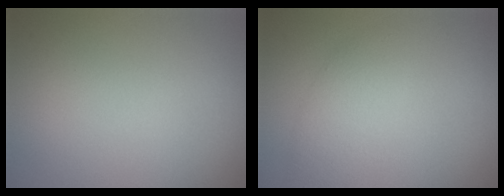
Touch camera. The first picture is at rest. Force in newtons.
{"total": 2.9, "press": 2.9, "slide": 0.0}